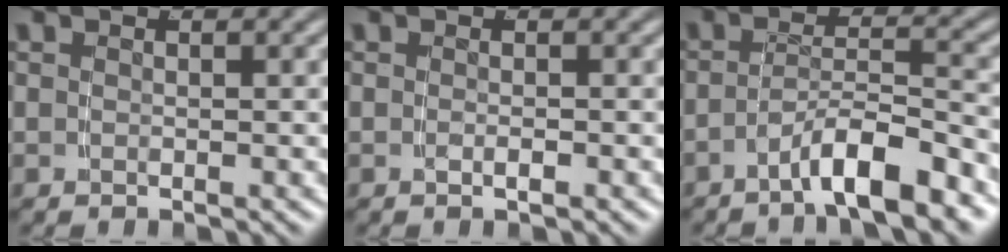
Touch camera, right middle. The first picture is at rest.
{"total": 0.9, "force": [-0.5, -0.7, 0.3], "torque": [-0.005, -0.001, -0.006]}
{"total": 5.1, "force": [-3.8, 0.5, 3.4], "torque": [-0.041, 0.003, -0.062]}